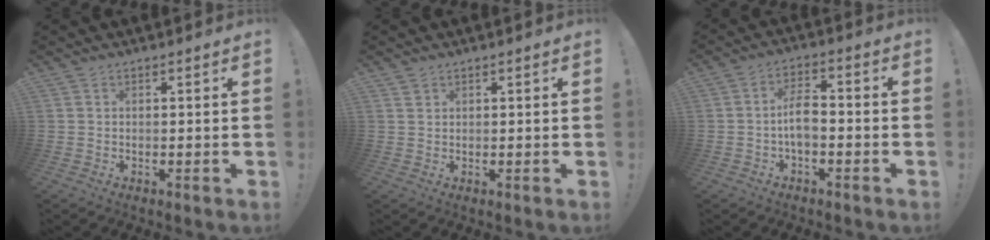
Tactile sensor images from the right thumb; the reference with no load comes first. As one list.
[{"total": 1.3, "force": [1.0, 0.8, 0.4], "torque": [0.000, -0.003, 0.017]}, {"total": 7.1, "force": [-1.6, 3.6, 5.9], "torque": [-0.112, 0.010, -0.028]}]